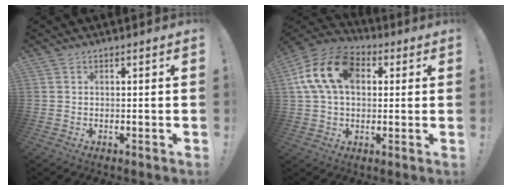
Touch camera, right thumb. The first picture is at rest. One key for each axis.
{"total": 17.2, "fx": 4.2, "fy": 11.5, "fz": 12.1, "tx": -0.222, "ty": 0.014, "tz": 0.079}